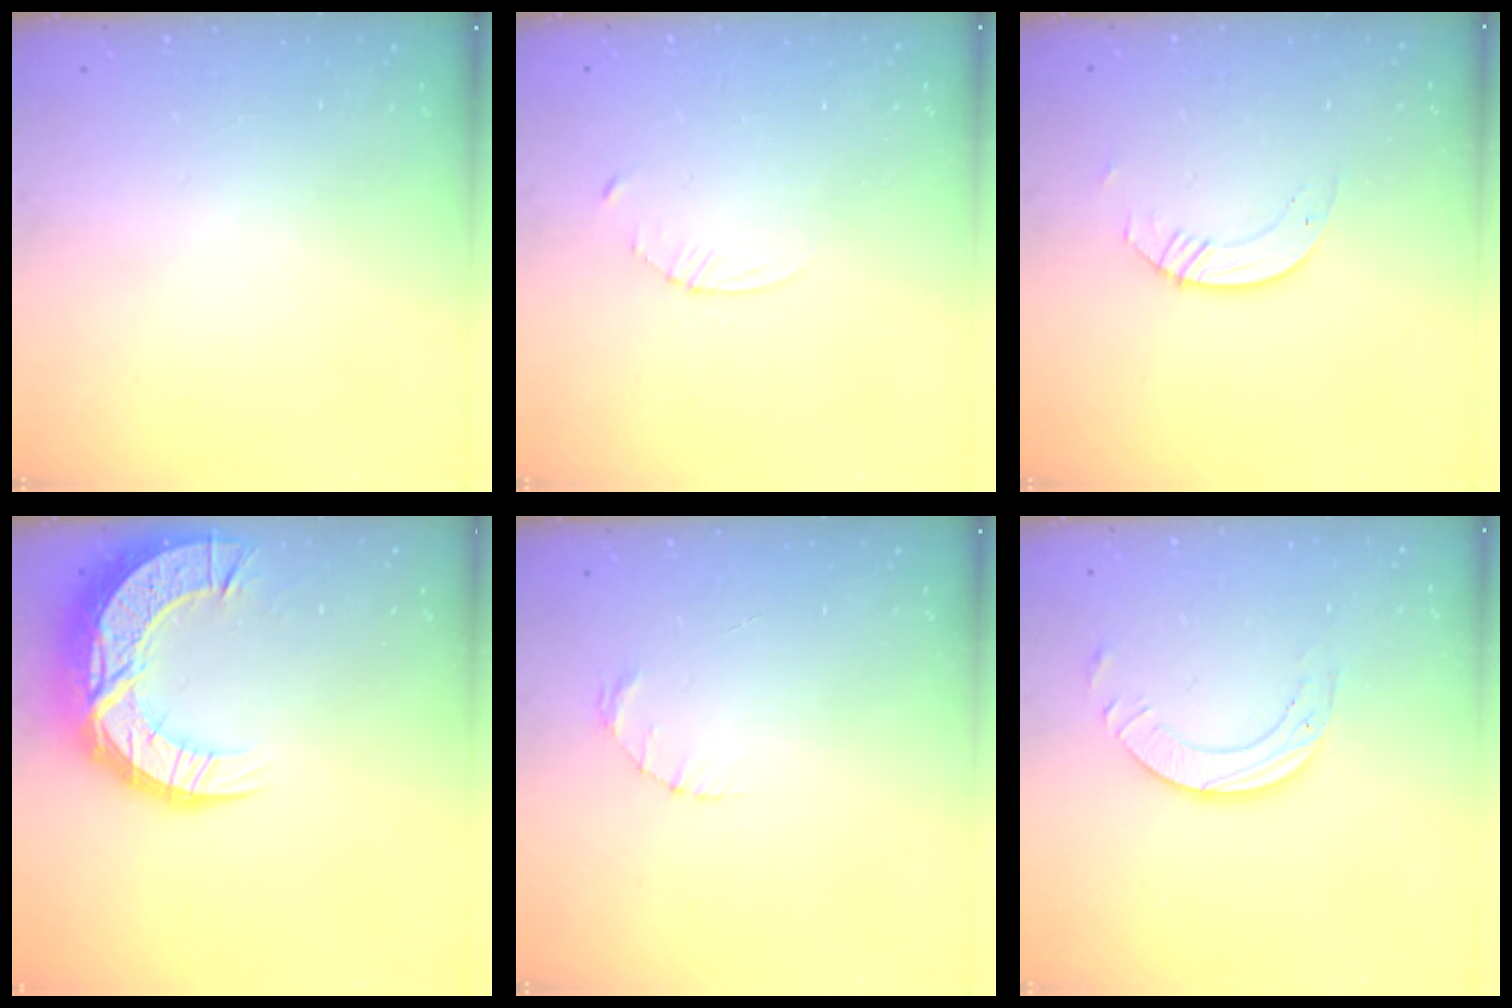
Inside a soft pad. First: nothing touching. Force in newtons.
{"total": 2.3, "press": 2.3, "slide": 0.3}
{"total": 2.8, "press": 2.8, "slide": 0.2}
{"total": 17.6, "press": 17.6, "slide": 1.4}
{"total": 1.4, "press": 1.4, "slide": 0.2}
{"total": 6.9, "press": 6.9, "slide": 0.7}